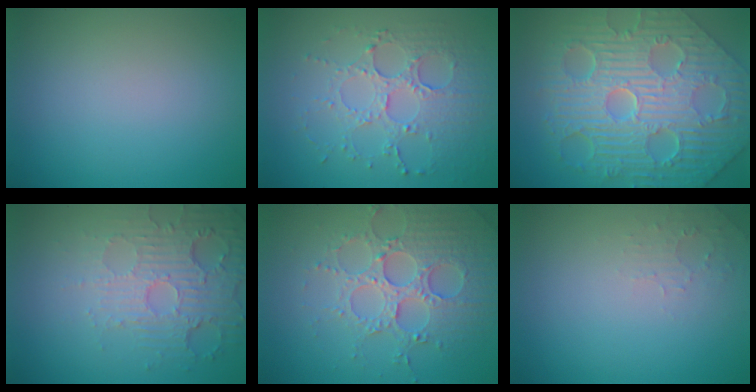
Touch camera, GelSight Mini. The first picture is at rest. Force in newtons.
{"total": 4.6, "press": 3.7, "slide": 2.8}
{"total": 12.2, "press": 8.0, "slide": 9.1}
{"total": 5.7, "press": 3.6, "slide": 4.4}
{"total": 4.9, "press": 4.4, "slide": 2.1}
{"total": 1.3, "press": 1.2, "slide": 0.3}